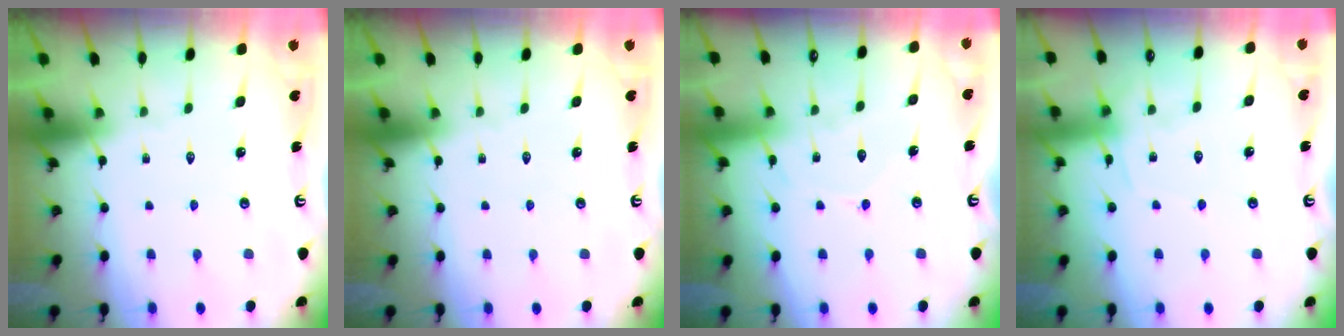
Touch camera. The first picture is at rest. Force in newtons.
{"total": 0.0}
{"total": 7.4, "press": 7.4, "slide": 0.8}
{"total": 6.5, "press": 6.4, "slide": 0.8}